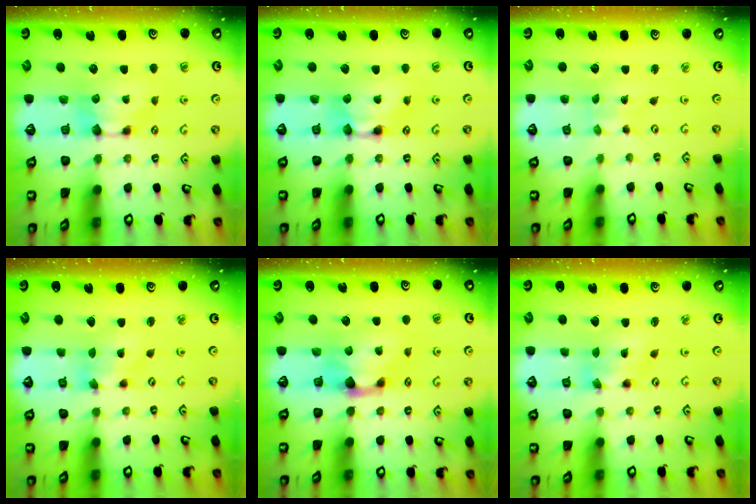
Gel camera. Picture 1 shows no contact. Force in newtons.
{"total": 2.2, "press": 2.2, "slide": 0.1}
{"total": 5.4, "press": 5.4, "slide": 0.2}
{"total": 1.9, "press": 1.4, "slide": 1.3}
{"total": 1.4, "press": 0.6, "slide": 1.2}
{"total": 1.8, "press": 1.1, "slide": 1.4}